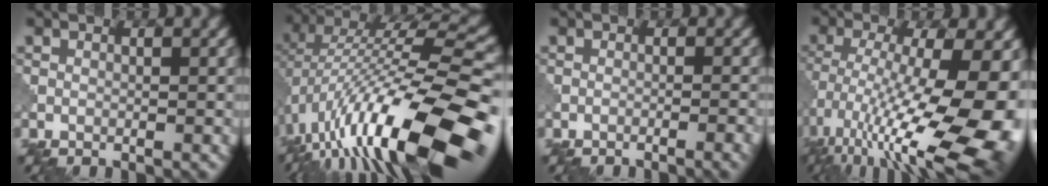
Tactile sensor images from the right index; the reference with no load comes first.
{"total": 15.8, "force": [-5.0, 5.1, 14.1], "torque": [-0.232, 0.023, -0.089]}
{"total": 2.7, "force": [-1.6, 0.7, 2.1], "torque": [-0.020, 0.010, -0.030]}
{"total": 16.9, "force": [-5.9, 6.1, 14.6], "torque": [-0.253, -0.009, -0.089]}